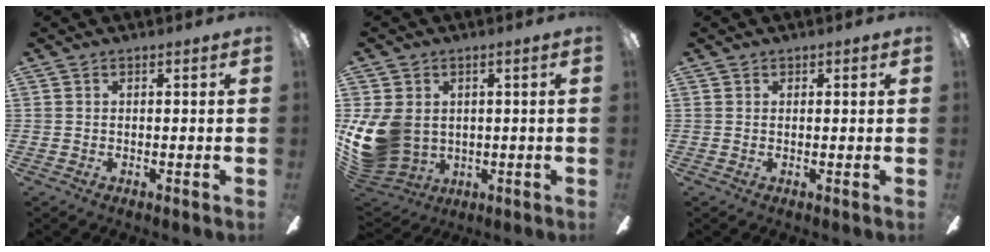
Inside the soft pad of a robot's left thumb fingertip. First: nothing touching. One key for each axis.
{"total": 14.1, "fx": 0.0, "fy": 11.2, "fz": 8.6, "tx": -0.215, "ty": -0.007, "tz": 0.003}
{"total": 0.6, "fx": 0.4, "fy": 0.4, "fz": 0.0, "tx": -0.002, "ty": 0.002, "tz": 0.008}